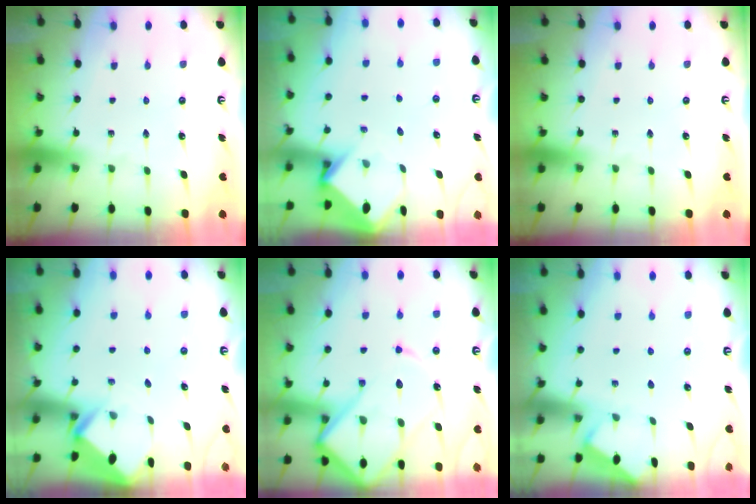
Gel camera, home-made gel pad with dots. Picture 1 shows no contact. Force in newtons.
{"total": 3.6, "press": 3.5, "slide": 0.3}
{"total": 0.0}
{"total": 2.7, "press": 2.7, "slide": 0.2}
{"total": 16.3, "press": 16.2, "slide": 1.7}
{"total": 2.0, "press": 1.9, "slide": 0.3}